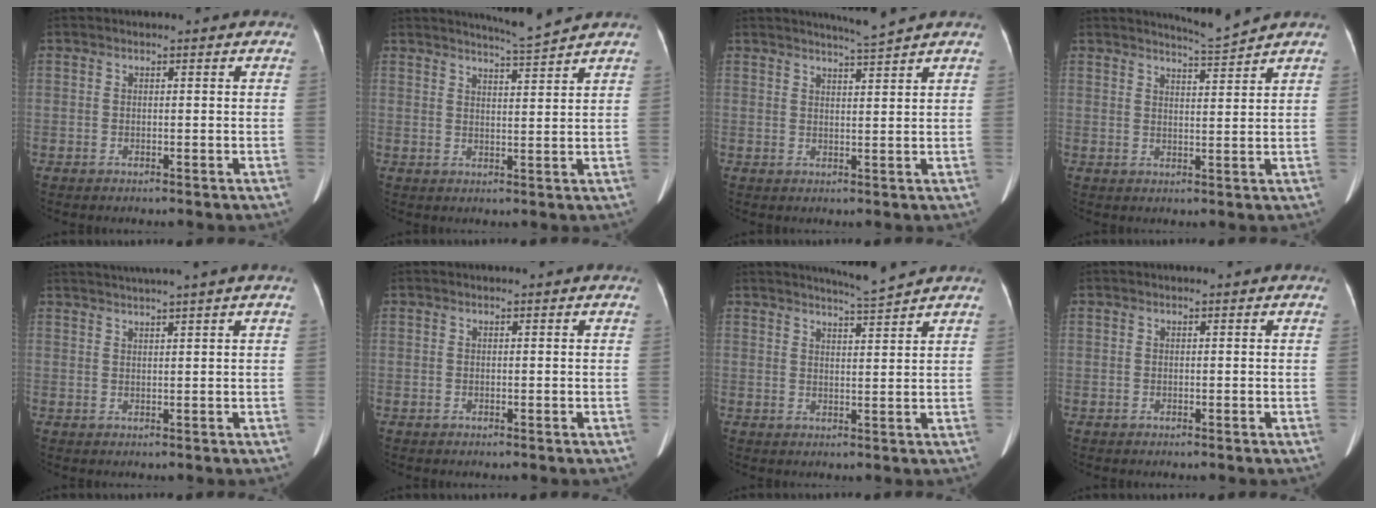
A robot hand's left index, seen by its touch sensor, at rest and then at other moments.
{"total": 4.2, "force": [3.9, -1.5, 0.5], "torque": [-0.018, -0.014, 0.065]}
{"total": 3.1, "force": [2.7, -1.4, 0.6], "torque": [-0.012, -0.012, 0.049]}
{"total": 3.4, "force": [3.1, -1.4, -0.2], "torque": [-0.007, -0.017, 0.057]}
{"total": 5.3, "force": [4.2, -1.6, 2.7], "torque": [-0.037, 0.019, 0.066]}
{"total": 0.0}
{"total": 3.8, "force": [3.5, -1.4, 0.5], "torque": [-0.015, -0.013, 0.059]}
{"total": 0.0}